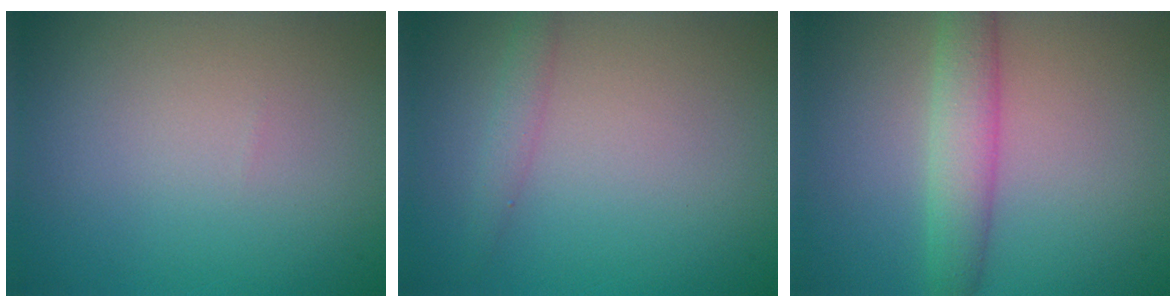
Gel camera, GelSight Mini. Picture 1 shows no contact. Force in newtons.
{"total": 1.4, "press": 1.4, "slide": 0.1}
{"total": 3.6, "press": 3.6, "slide": 0.1}